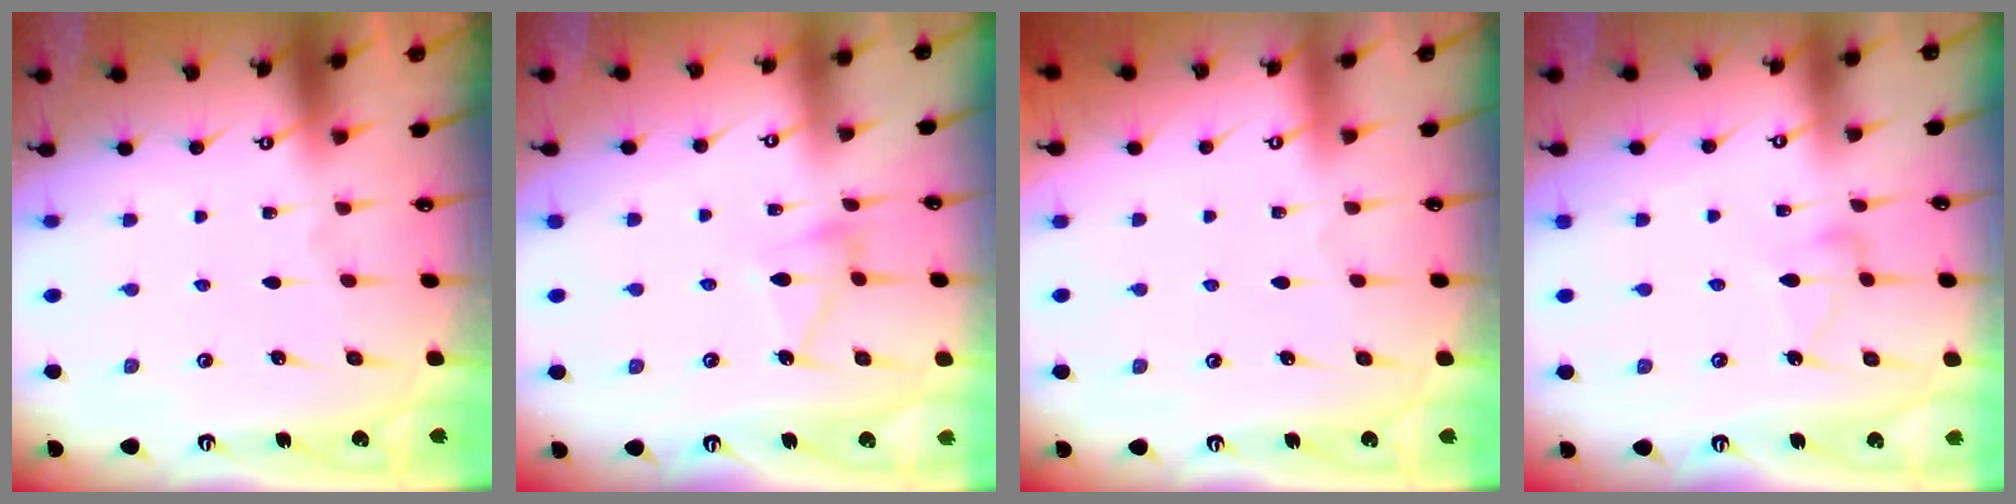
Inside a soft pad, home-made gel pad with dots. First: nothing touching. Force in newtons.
{"total": 6.7, "press": 6.6, "slide": 0.5}
{"total": 3.9, "press": 3.9, "slide": 0.0}
{"total": 4.9, "press": 4.9, "slide": 0.3}